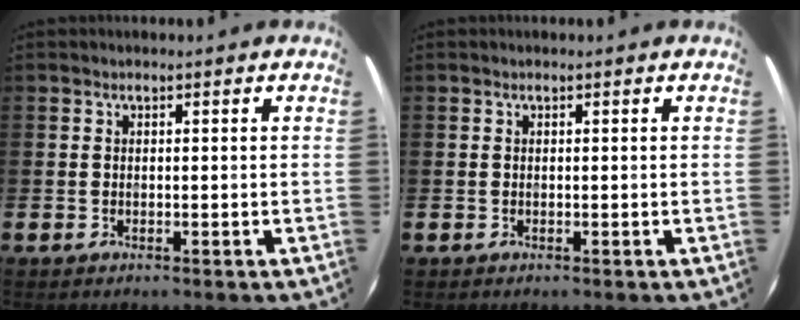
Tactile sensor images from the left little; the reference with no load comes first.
{"total": 0.0}